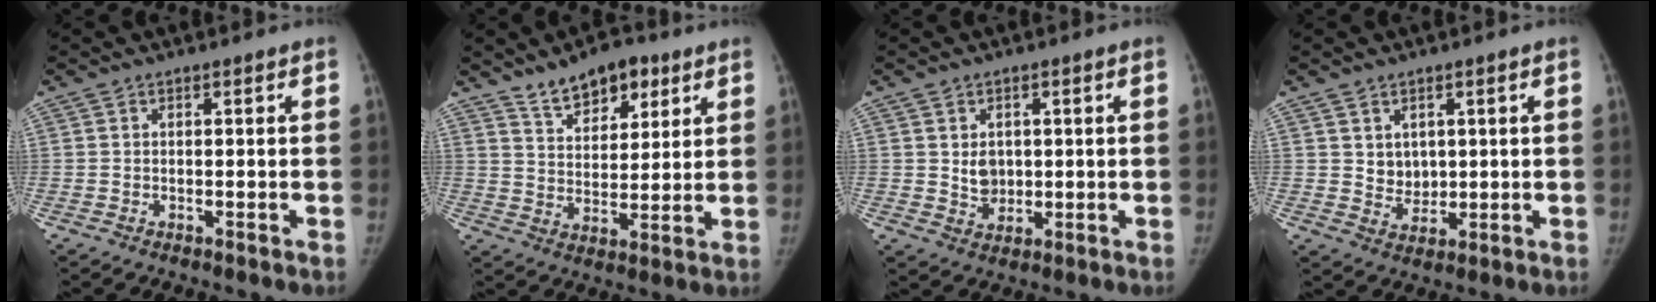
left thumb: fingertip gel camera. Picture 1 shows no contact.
{"total": 10.4, "force": [6.9, 5.4, 5.5], "torque": [-0.053, -0.038, 0.117]}
{"total": 4.1, "force": [0.6, 3.4, 2.2], "torque": [-0.016, -0.007, 0.018]}
{"total": 4.1, "force": [1.3, 3.4, 1.7], "torque": [-0.007, -0.014, 0.032]}